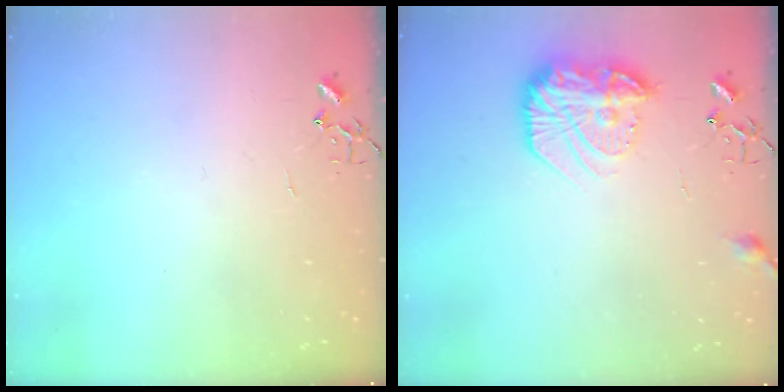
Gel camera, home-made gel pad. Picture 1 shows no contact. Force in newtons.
{"total": 15.3, "press": 15.2, "slide": 1.0}